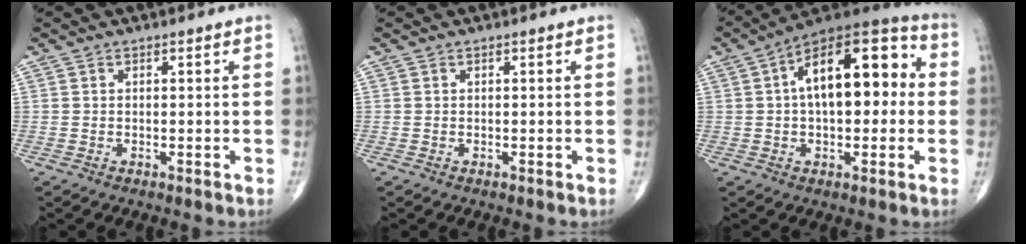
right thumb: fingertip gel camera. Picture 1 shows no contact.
{"total": 0.0}
{"total": 18.7, "force": [2.4, 9.3, 16.0], "torque": [-0.223, 0.042, 0.026]}